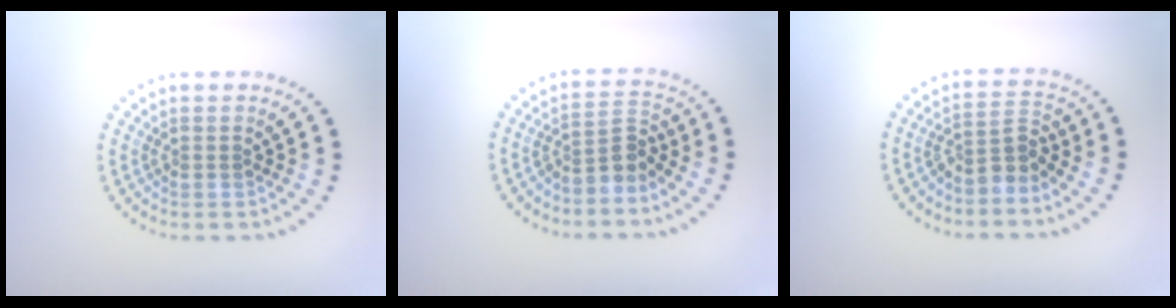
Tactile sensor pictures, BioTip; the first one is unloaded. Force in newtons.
{"total": 2.8, "press": 2.1, "slide": 1.9}
{"total": 2.5, "press": 1.9, "slide": 1.7}